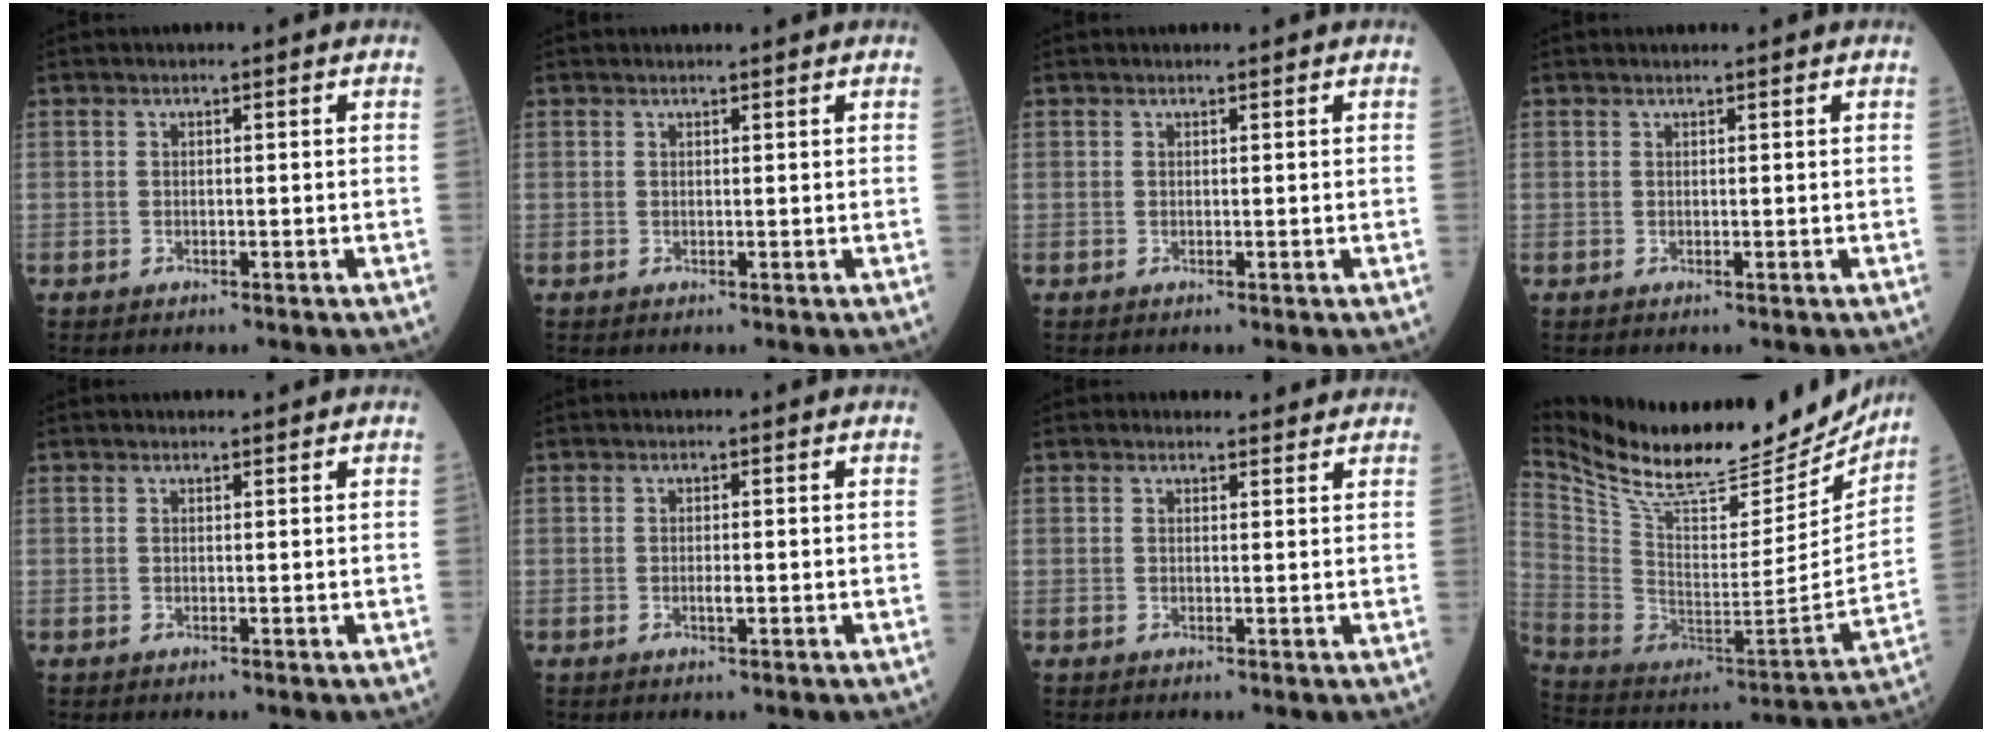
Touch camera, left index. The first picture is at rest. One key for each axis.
{"total": 1.7, "fx": 1.7, "fy": 0.2, "fz": 0.3, "tx": -0.007, "ty": 0.008, "tz": 0.021}
{"total": 0.6, "fx": 0.6, "fy": 0.1, "fz": 0.0, "tx": -0.006, "ty": 0.002, "tz": 0.009}
{"total": 1.2, "fx": 1.1, "fy": 0.1, "fz": 0.2, "tx": -0.005, "ty": 0.006, "tz": 0.015}
{"total": 1.2, "fx": 1.2, "fy": 0.2, "fz": 0.1, "tx": -0.005, "ty": 0.004, "tz": 0.017}
{"total": 0.7, "fx": -0.2, "fy": 0.1, "fz": 0.6, "tx": -0.010, "ty": -0.005, "tz": -0.006}
{"total": 3.1, "fx": 2.9, "fy": 1.0, "fz": 0.1, "tx": -0.001, "ty": 0.003, "tz": 0.028}
{"total": 29.9, "fx": 26.4, "fy": 6.5, "fz": 12.4, "tx": -0.232, "ty": -0.058, "tz": 0.391}